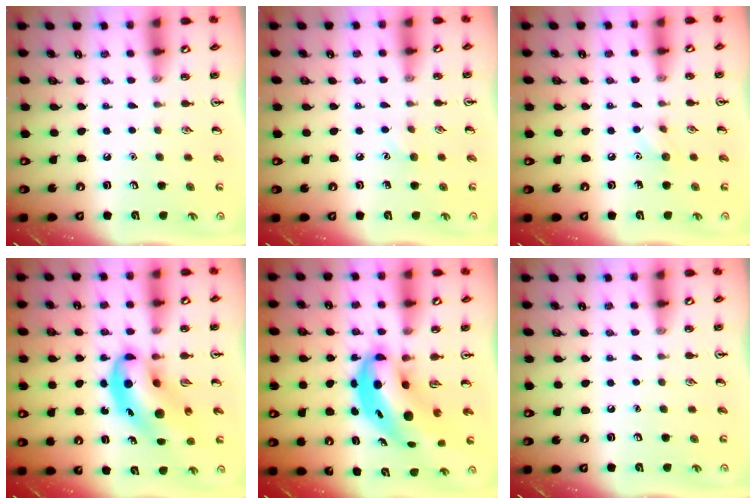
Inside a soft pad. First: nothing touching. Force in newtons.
{"total": 3.8, "press": 3.7, "slide": 1.0}
{"total": 6.1, "press": 5.8, "slide": 1.9}
{"total": 11.9, "press": 11.5, "slide": 3.1}
{"total": 7.8, "press": 7.6, "slide": 1.9}
{"total": 0.0}